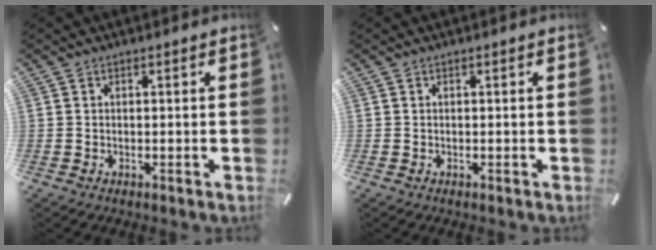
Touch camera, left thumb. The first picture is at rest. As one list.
[{"total": 0.0}]